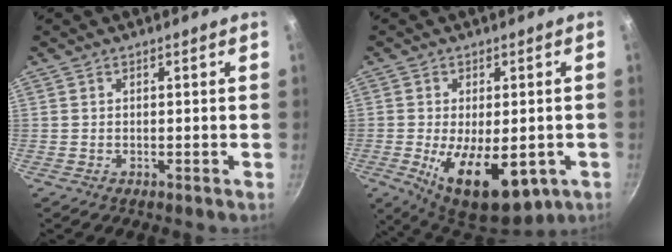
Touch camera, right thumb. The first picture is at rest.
{"total": 16.1, "force": [-4.6, 7.9, 13.2], "torque": [-0.182, -0.013, -0.052]}